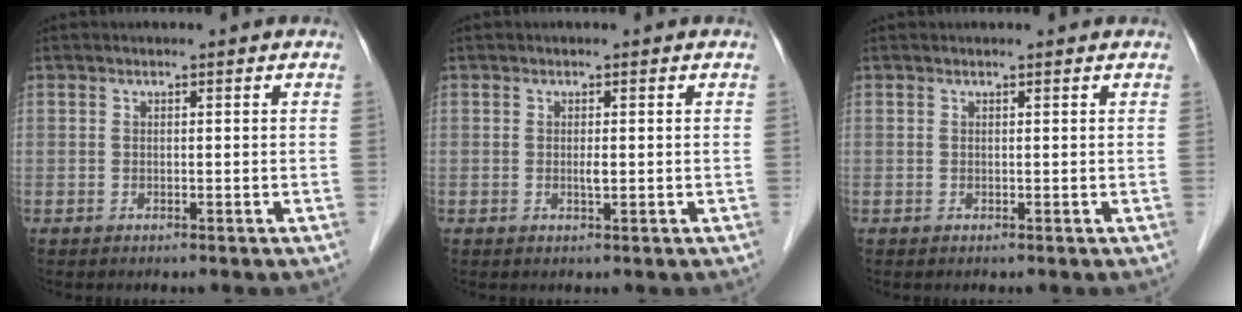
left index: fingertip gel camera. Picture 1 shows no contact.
{"total": 0.9, "force": [0.0, 0.1, 0.9], "torque": [-0.018, -0.002, 0.001]}
{"total": 0.7, "force": [0.7, 0.0, 0.1], "torque": [-0.008, 0.003, 0.009]}